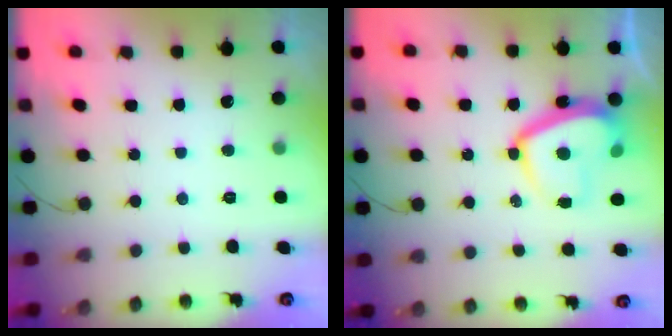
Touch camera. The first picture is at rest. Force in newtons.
{"total": 11.7, "press": 11.6, "slide": 0.9}